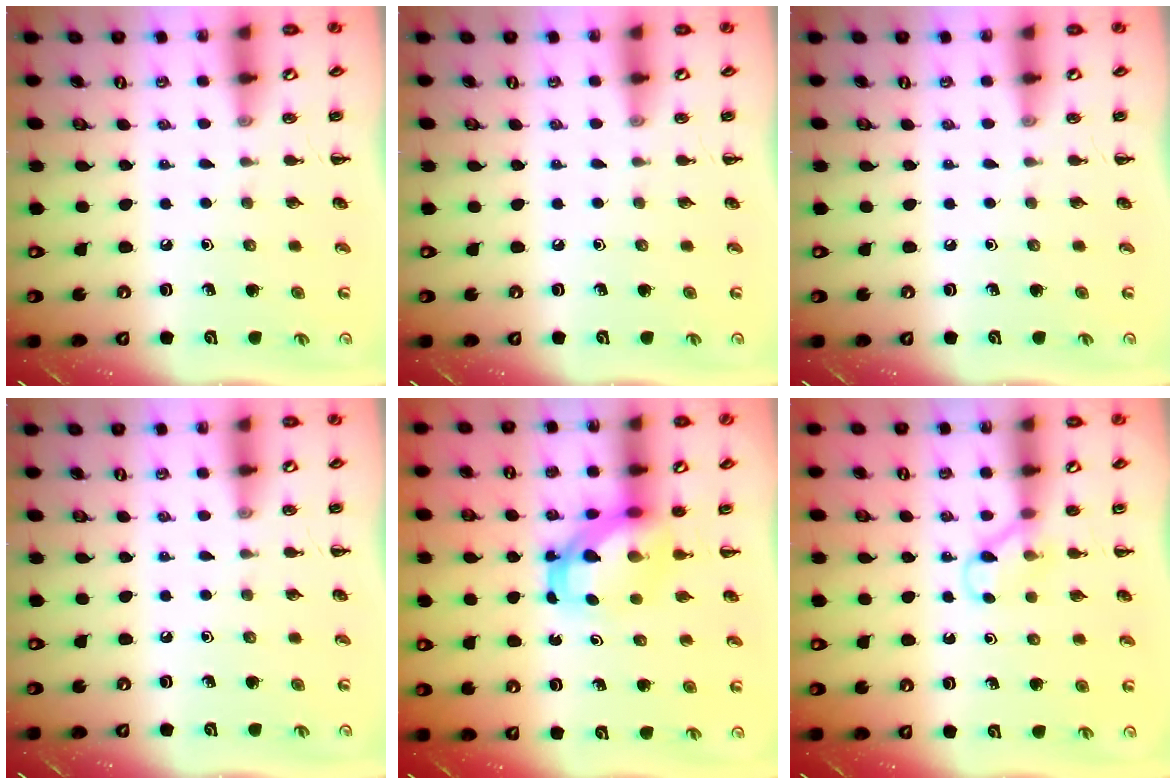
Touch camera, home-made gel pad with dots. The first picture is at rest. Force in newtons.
{"total": 0.0}
{"total": 0.0}
{"total": 0.0}
{"total": 5.2, "press": 5.2, "slide": 0.4}
{"total": 4.1, "press": 4.0, "slide": 1.2}